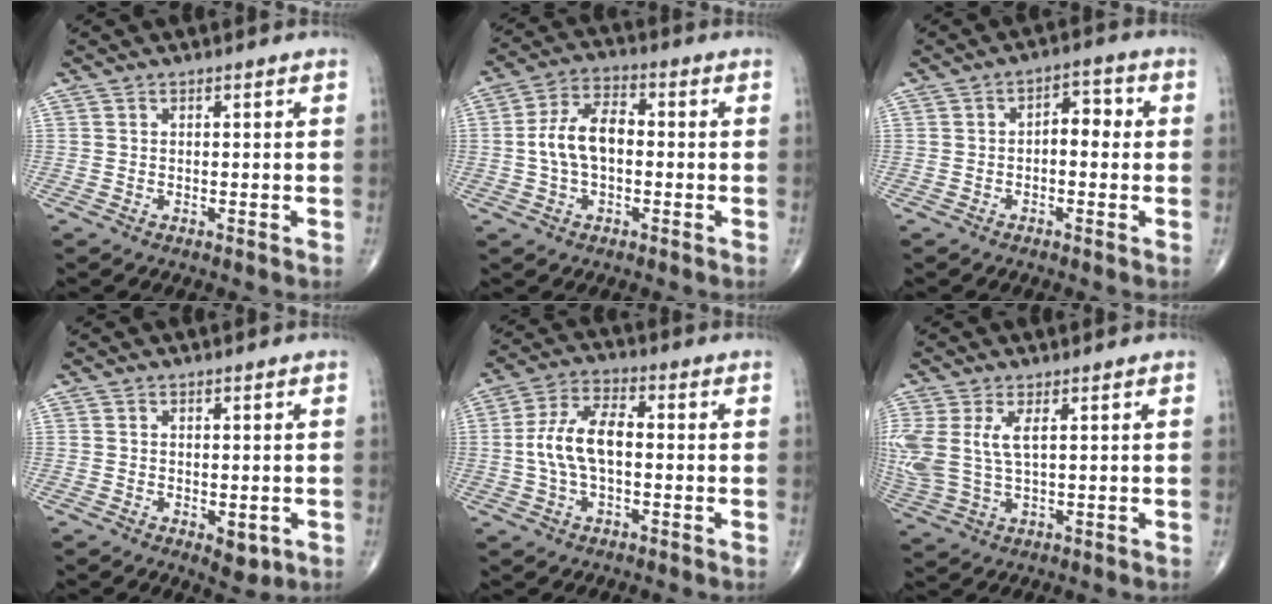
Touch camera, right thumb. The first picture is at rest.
{"total": 9.0, "force": [-0.5, 5.2, 7.4], "torque": [-0.138, 0.026, -0.017]}
{"total": 5.0, "force": [0.0, 2.8, 4.2], "torque": [-0.037, 0.022, -0.008]}
{"total": 3.2, "force": [-0.9, 1.8, 2.5], "torque": [-0.018, -0.004, -0.004]}
{"total": 9.5, "force": [-0.4, 4.7, 8.3], "torque": [-0.172, 0.026, -0.013]}
{"total": 9.1, "force": [2.2, 4.1, 7.9], "torque": [-0.201, 0.002, 0.056]}